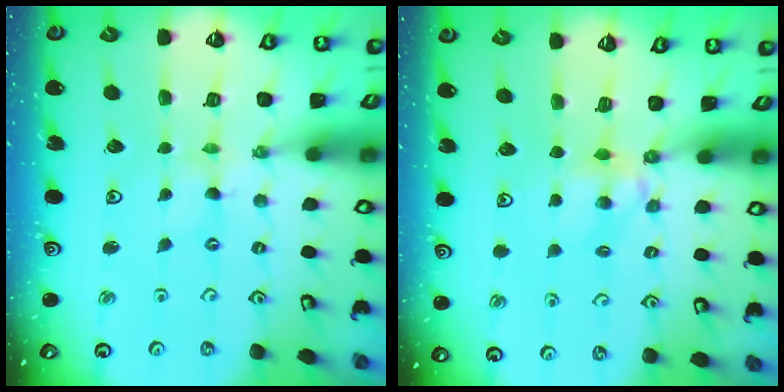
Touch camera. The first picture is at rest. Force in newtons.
{"total": 4.9, "press": 4.8, "slide": 0.7}